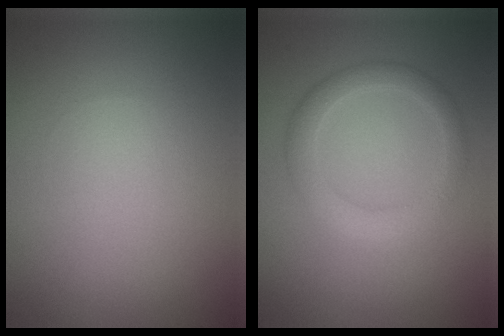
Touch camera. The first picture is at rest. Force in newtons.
{"total": 2.9, "press": 2.9, "slide": 0.4}